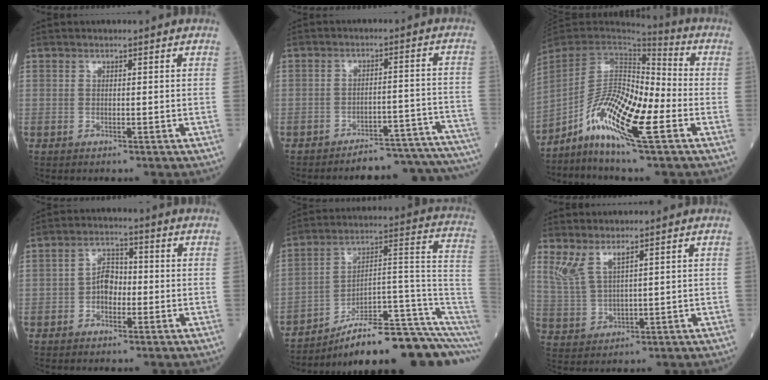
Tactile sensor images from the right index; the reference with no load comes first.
{"total": 15.6, "force": [-15.3, 1.3, 2.7], "torque": [0.018, 0.035, -0.185]}
{"total": 13.6, "force": [-5.5, 2.1, 12.3], "torque": [-0.240, 0.000, -0.106]}
{"total": 4.0, "force": [-1.0, 2.7, 2.9], "torque": [-0.047, 0.013, -0.022]}
{"total": 19.3, "force": [-13.6, 2.0, 13.5], "torque": [-0.124, 0.062, -0.207]}
{"total": 4.5, "force": [3.2, 0.8, 3.1], "torque": [-0.081, 0.000, 0.078]}